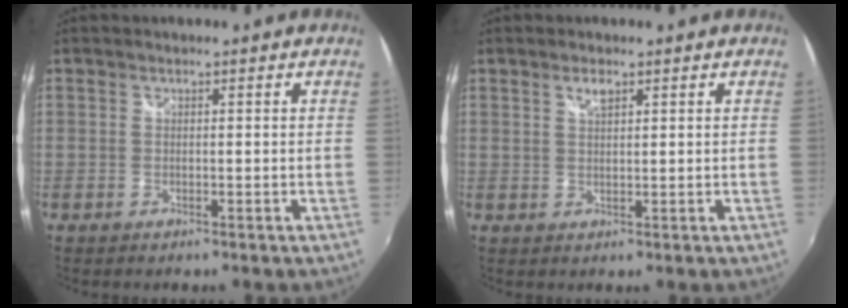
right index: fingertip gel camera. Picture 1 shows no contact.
{"total": 2.0, "force": [1.3, 0.6, 1.3], "torque": [-0.023, 0.002, 0.022]}